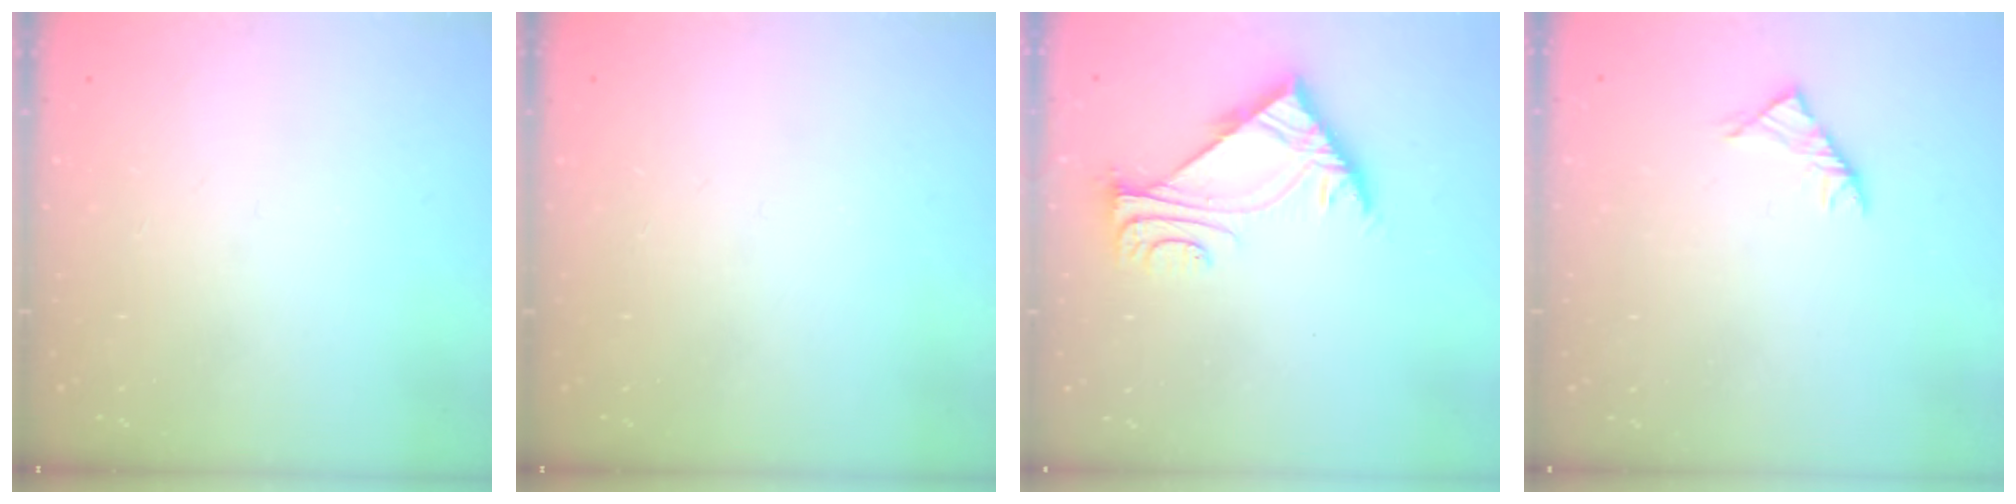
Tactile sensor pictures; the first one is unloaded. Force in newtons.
{"total": 0.0}
{"total": 6.0, "press": 6.0, "slide": 0.5}
{"total": 2.9, "press": 2.8, "slide": 0.8}